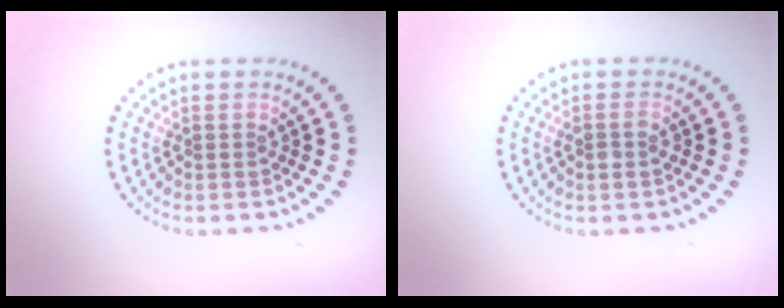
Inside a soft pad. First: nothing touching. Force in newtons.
{"total": 1.3, "press": 1.2, "slide": 0.5}